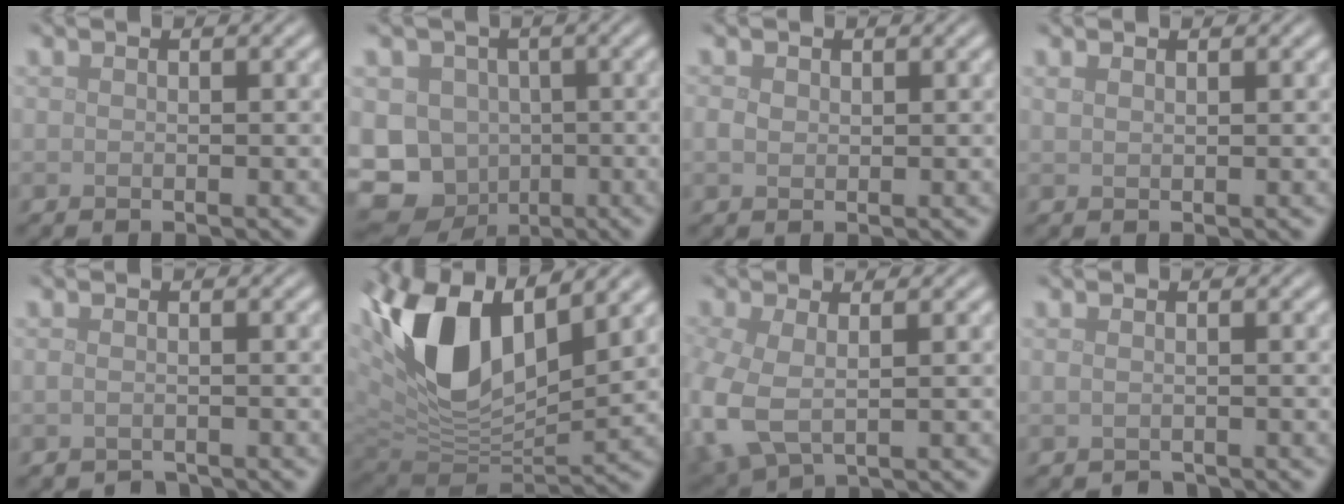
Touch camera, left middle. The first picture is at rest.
{"total": 12.2, "force": [-3.6, 10.8, 4.4], "torque": [-0.082, -0.020, -0.086]}
{"total": 1.0, "force": [0.3, 0.8, 0.5], "torque": [-0.013, 0.002, 0.005]}
{"total": 0.7, "force": [0.7, 0.2, 0.3], "torque": [-0.008, 0.001, 0.015]}
{"total": 1.3, "force": [-1.2, 0.4, 0.2], "torque": [-0.005, -0.009, -0.025]}
{"total": 13.8, "force": [4.9, 7.0, 10.9], "torque": [-0.223, 0.010, 0.085]}
{"total": 6.1, "force": [-1.2, 3.6, 4.8], "torque": [-0.138, -0.026, -0.018]}
{"total": 0.9, "force": [-0.8, 0.2, 0.1], "torque": [-0.004, -0.009, -0.019]}